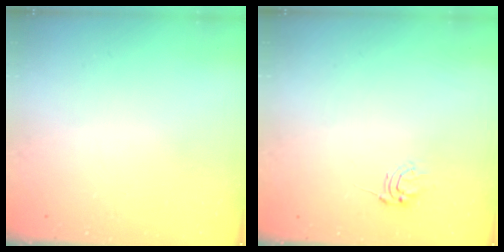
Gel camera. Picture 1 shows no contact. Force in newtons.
{"total": 5.2, "press": 5.2, "slide": 0.5}